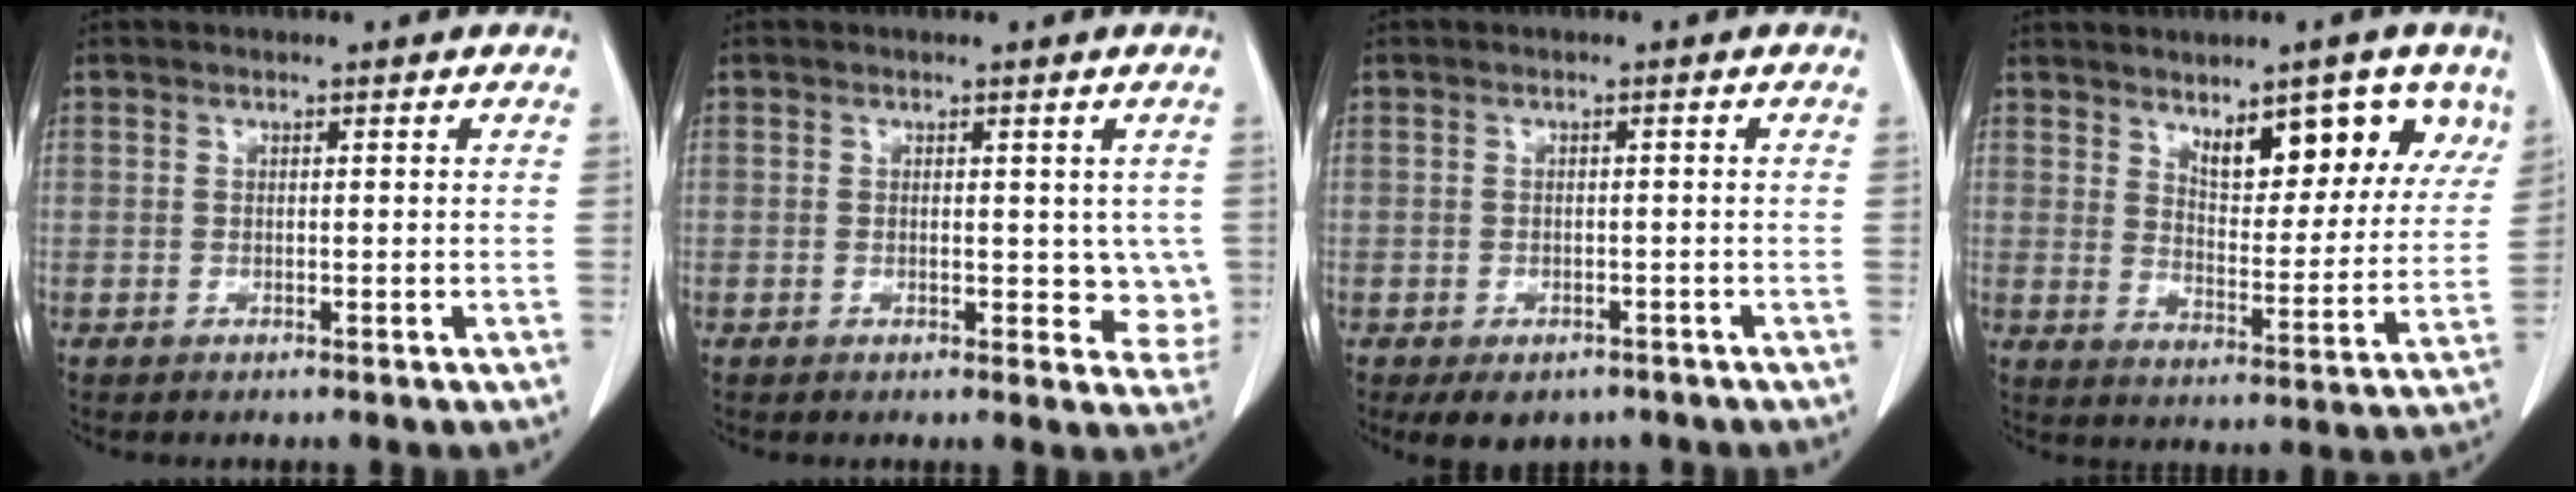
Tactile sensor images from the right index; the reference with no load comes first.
{"total": 5.0, "force": [0.2, 2.8, 4.2], "torque": [-0.031, -0.008, 0.000]}
{"total": 6.0, "force": [-4.3, 3.5, 2.2], "torque": [-0.020, 0.001, -0.054]}
{"total": 11.8, "force": [7.1, 4.1, 8.4], "torque": [-0.107, 0.000, 0.109]}